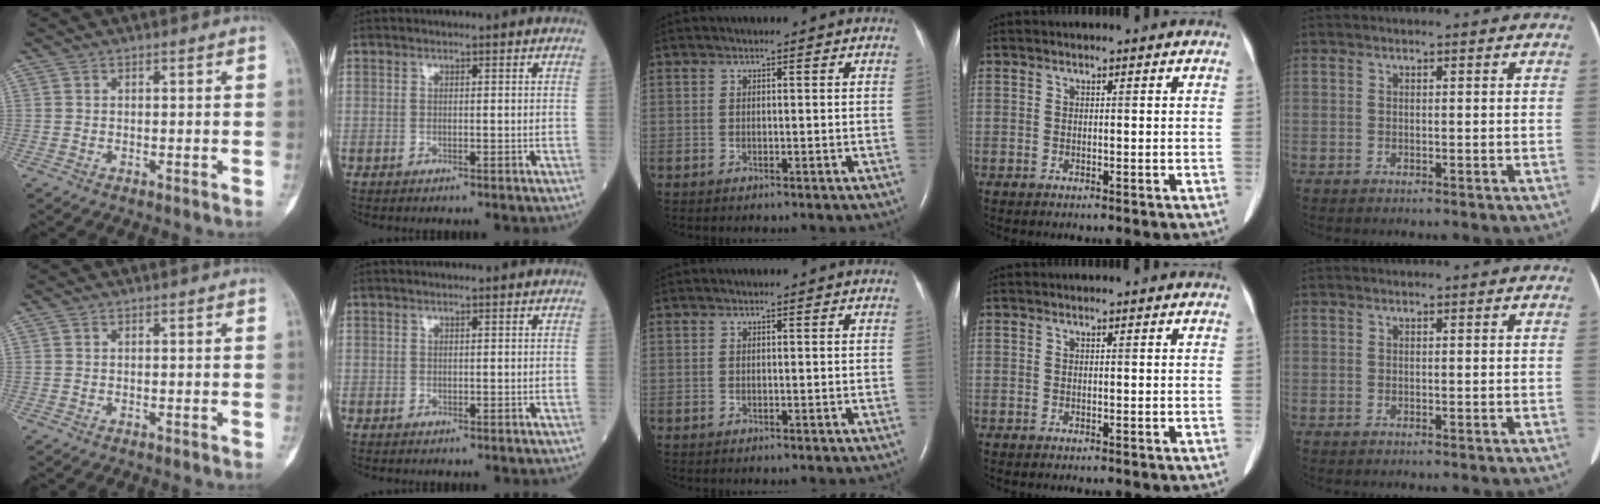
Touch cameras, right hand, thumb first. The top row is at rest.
{}